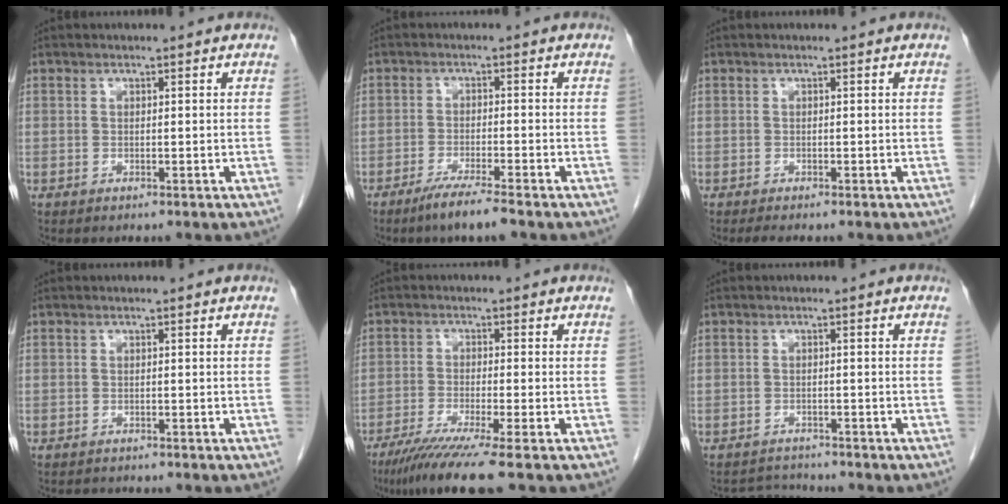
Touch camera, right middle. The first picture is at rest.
{"total": 5.0, "force": [-3.7, -0.5, 3.4], "torque": [-0.065, -0.014, -0.068]}
{"total": 1.6, "force": [-1.3, 0.2, 0.9], "torque": [-0.014, -0.004, -0.015]}
{"total": 1.0, "force": [-1.0, 0.2, -0.1], "torque": [-0.005, -0.004, -0.014]}
{"total": 8.6, "force": [-6.3, -1.6, 5.6], "torque": [-0.089, -0.031, -0.105]}
{"total": 2.6, "force": [-2.5, 0.0, -0.7], "torque": [0.011, -0.012, -0.038]}